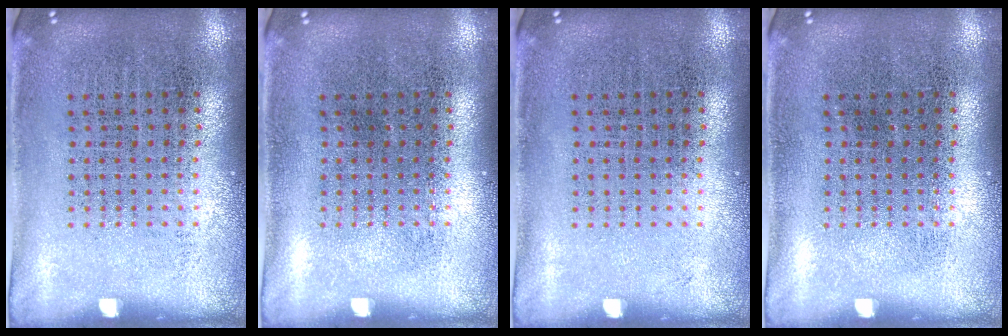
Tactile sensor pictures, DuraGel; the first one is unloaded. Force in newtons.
{"total": 0.0}
{"total": 0.0}
{"total": 0.0}